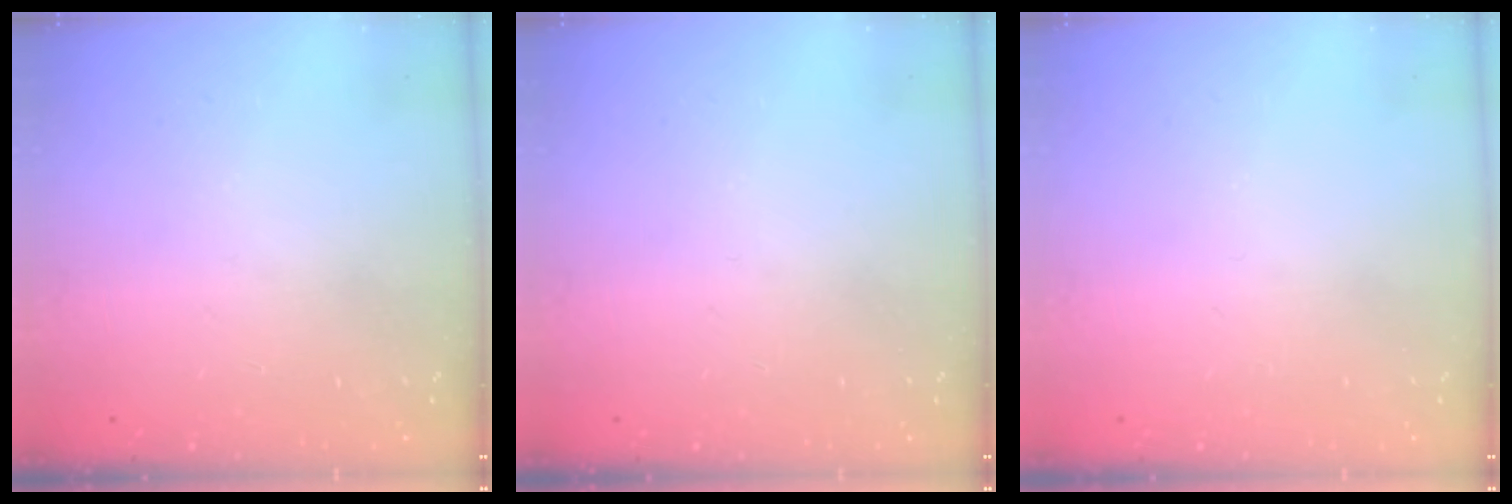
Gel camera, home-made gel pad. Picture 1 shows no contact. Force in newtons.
{"total": 0.0}
{"total": 0.0}